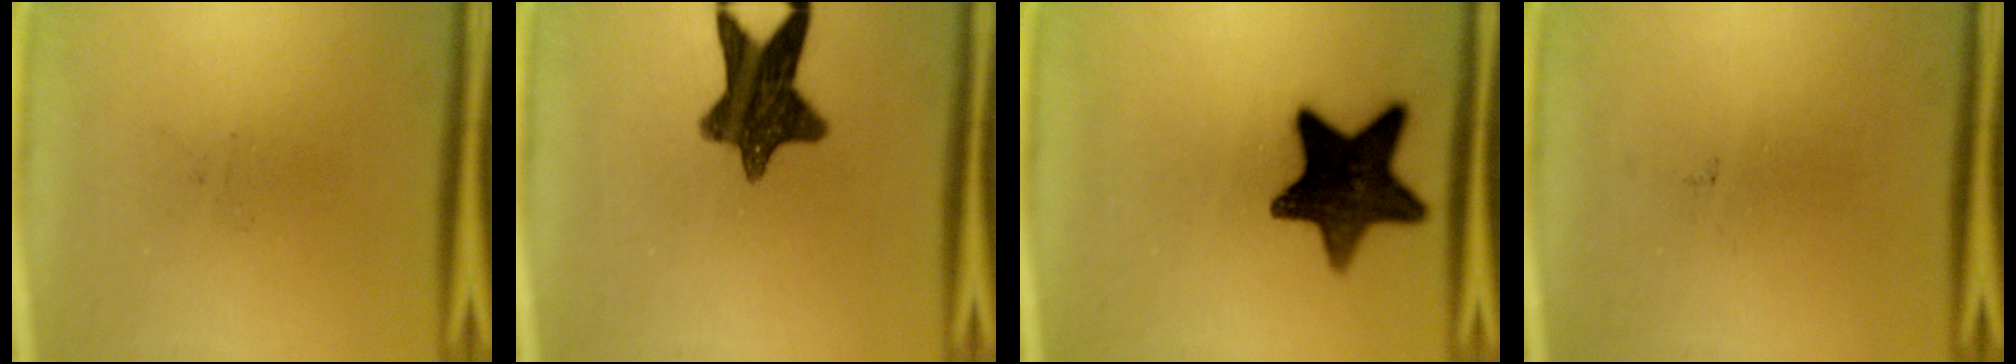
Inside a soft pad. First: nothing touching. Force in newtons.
{"total": 11.5}
{"total": 14.8}
{"total": 0.0}